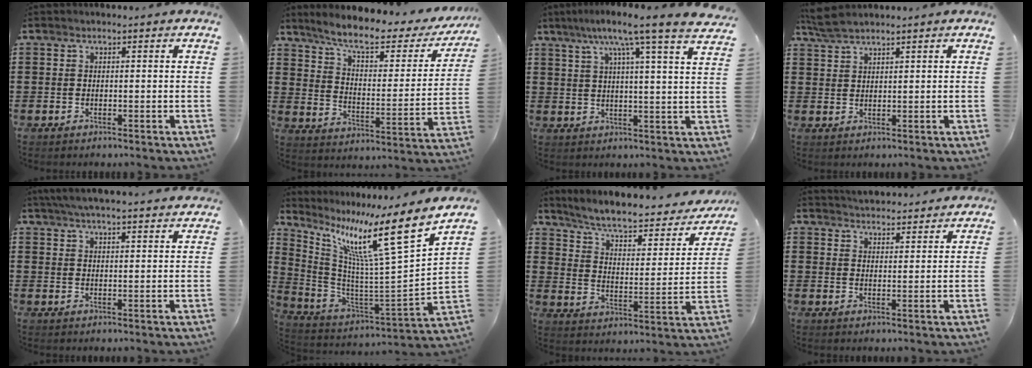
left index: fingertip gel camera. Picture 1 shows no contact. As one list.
[{"total": 7.7, "force": [5.9, 1.3, 4.7], "torque": [-0.105, -0.031, 0.096]}, {"total": 8.9, "force": [6.5, -0.7, 6.0], "torque": [-0.123, -0.029, 0.099]}, {"total": 3.0, "force": [2.6, 0.4, 1.4], "torque": [-0.035, 0.000, 0.050]}, {"total": 4.4, "force": [4.2, -0.3, 1.3], "torque": [-0.037, -0.013, 0.076]}, {"total": 14.9, "force": [9.1, 1.1, 11.7], "torque": [-0.220, -0.069, 0.132]}, {"total": 6.4, "force": [5.4, 0.8, 3.4], "torque": [-0.088, -0.034, 0.087]}, {"total": 3.7, "force": [3.7, -0.1, 0.0], "torque": [-0.012, -0.020, 0.068]}]